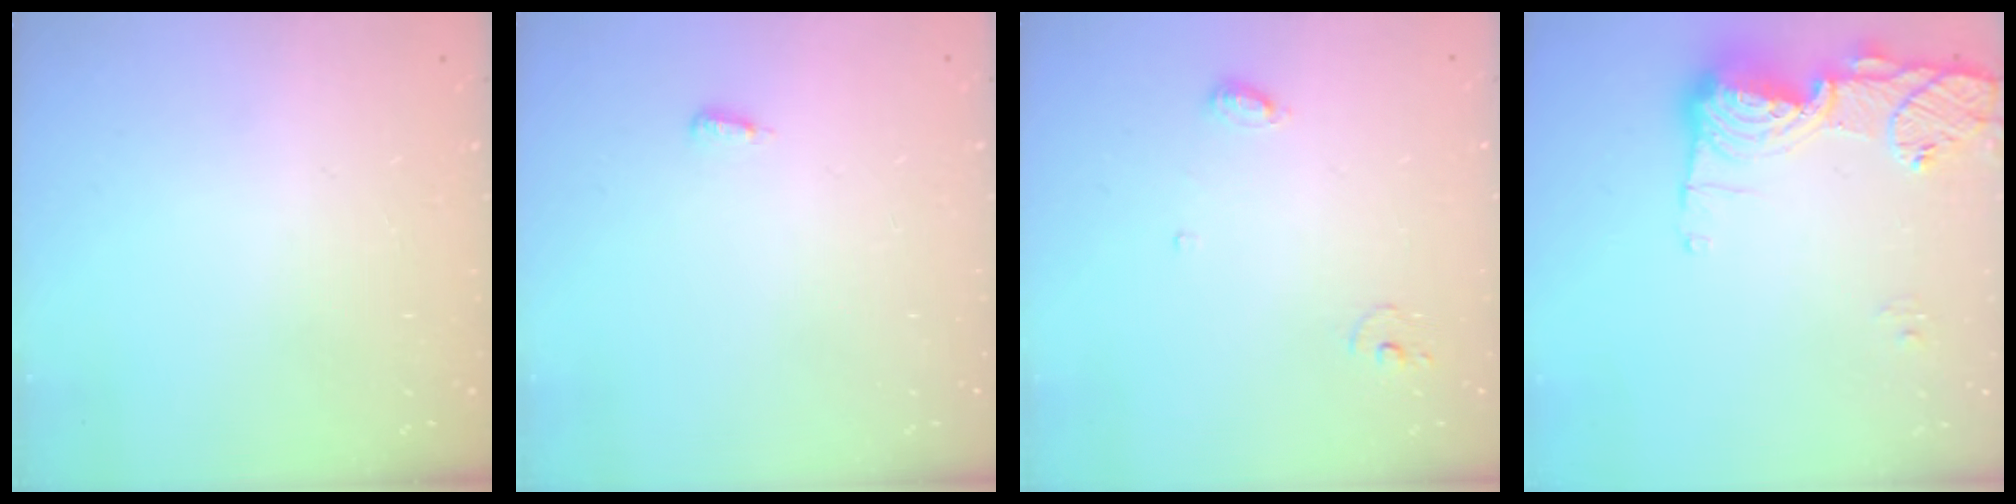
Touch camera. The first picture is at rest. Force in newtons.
{"total": 3.6, "press": 2.7, "slide": 2.4}
{"total": 4.7, "press": 4.7, "slide": 0.5}
{"total": 14.2, "press": 14.2, "slide": 1.5}